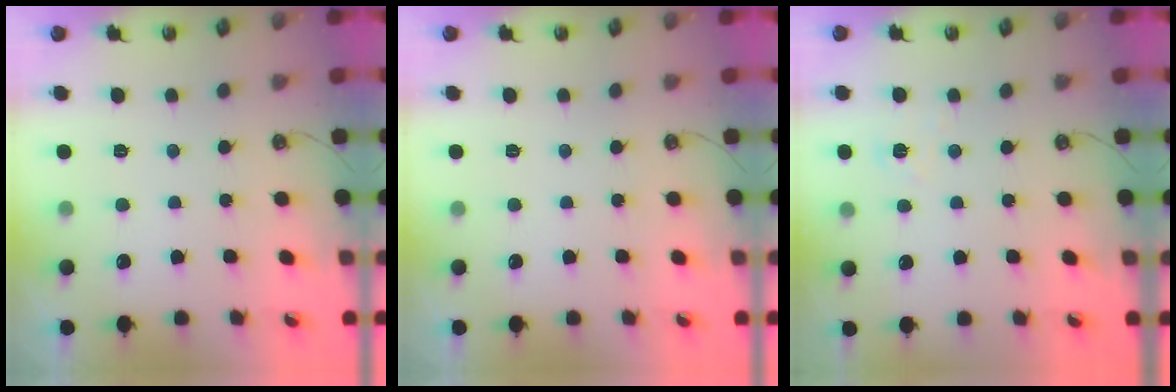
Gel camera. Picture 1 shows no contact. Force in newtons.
{"total": 0.0}
{"total": 5.4, "press": 5.3, "slide": 0.5}